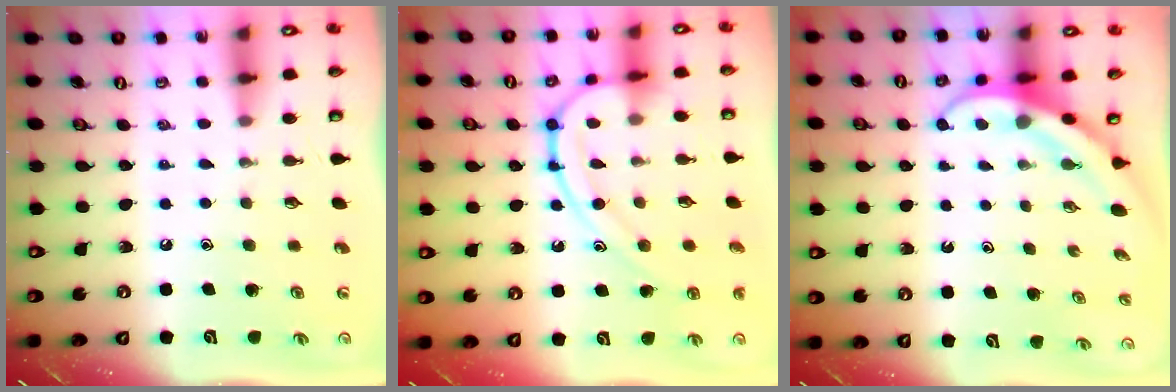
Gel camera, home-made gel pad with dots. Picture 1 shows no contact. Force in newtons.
{"total": 12.3, "press": 12.2, "slide": 0.1}
{"total": 4.0, "press": 4.0, "slide": 0.4}